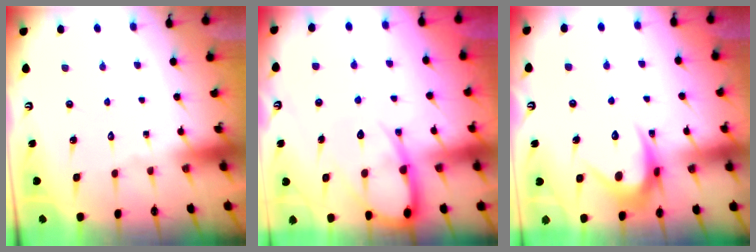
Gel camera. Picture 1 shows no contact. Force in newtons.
{"total": 11.5, "press": 11.4, "slide": 1.4}
{"total": 9.7, "press": 9.7, "slide": 0.4}